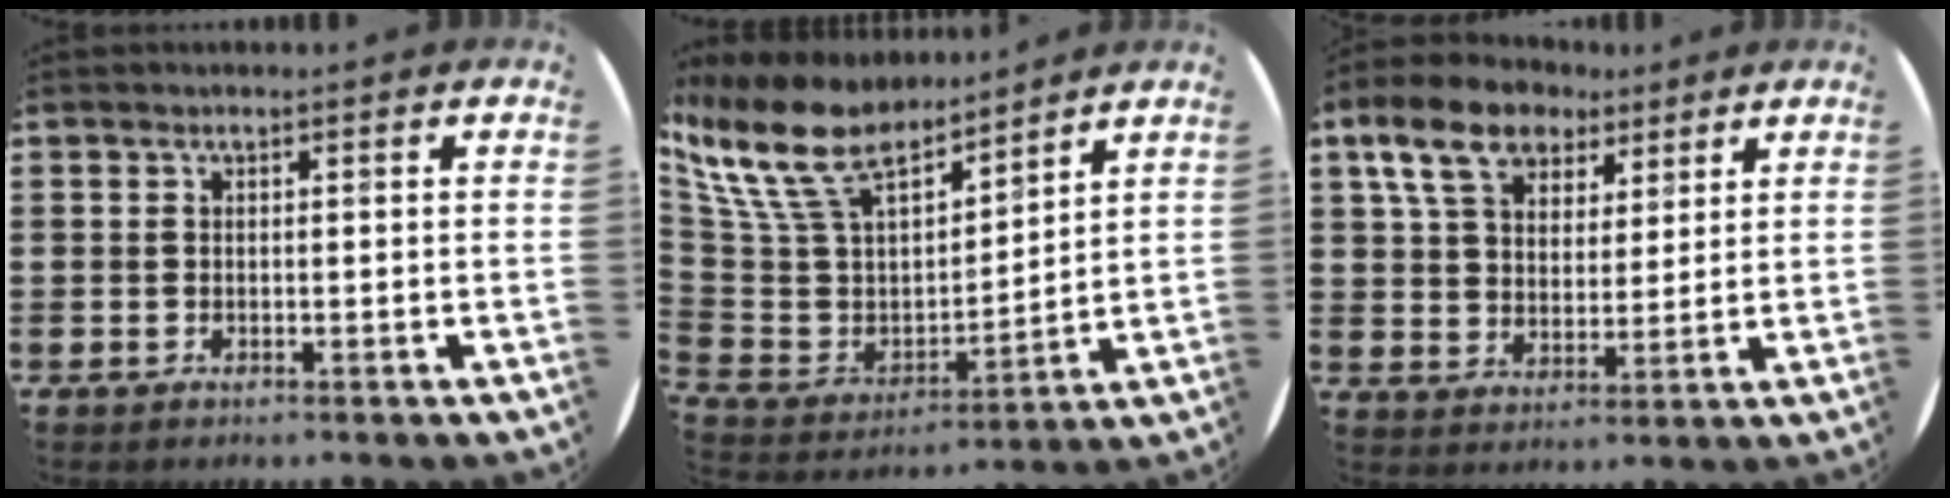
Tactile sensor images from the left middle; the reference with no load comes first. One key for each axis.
{"total": 13.3, "fx": 10.3, "fy": 5.7, "fz": 6.1, "tx": -0.171, "ty": -0.052, "tz": 0.190}
{"total": 9.2, "fx": 6.7, "fy": 5.0, "fz": 3.8, "tx": -0.088, "ty": -0.003, "tz": 0.123}